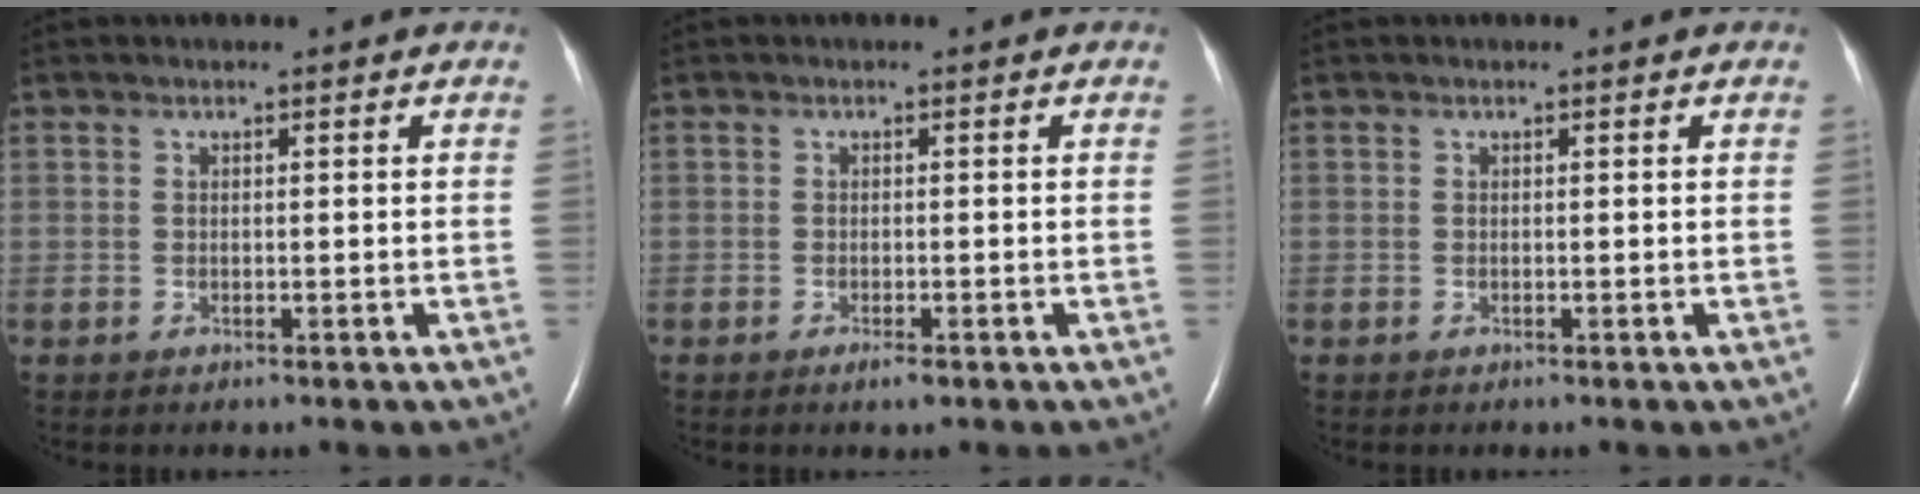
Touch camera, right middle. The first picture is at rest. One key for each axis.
{"total": 1.4, "fx": -0.8, "fy": 0.3, "fz": 1.0, "tx": -0.020, "ty": -0.003, "tz": -0.012}
{"total": 0.0}